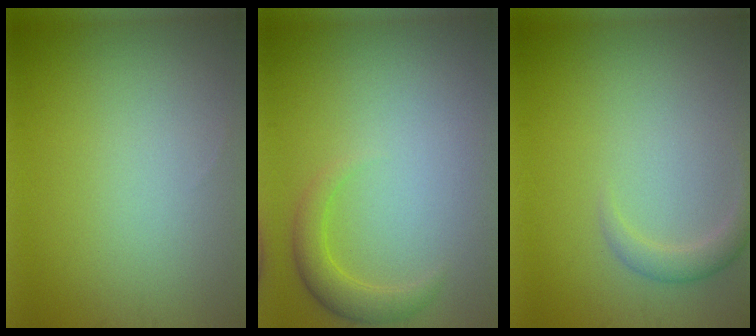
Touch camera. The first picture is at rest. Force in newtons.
{"total": 2.4, "press": 2.4, "slide": 0.1}
{"total": 1.7, "press": 1.7, "slide": 0.1}